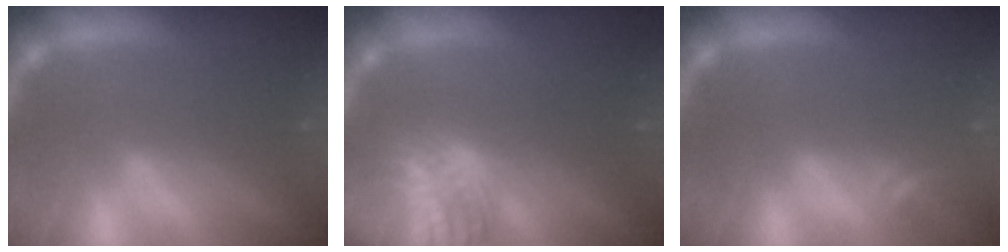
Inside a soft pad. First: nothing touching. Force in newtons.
{"total": 10.1}
{"total": 1.5}